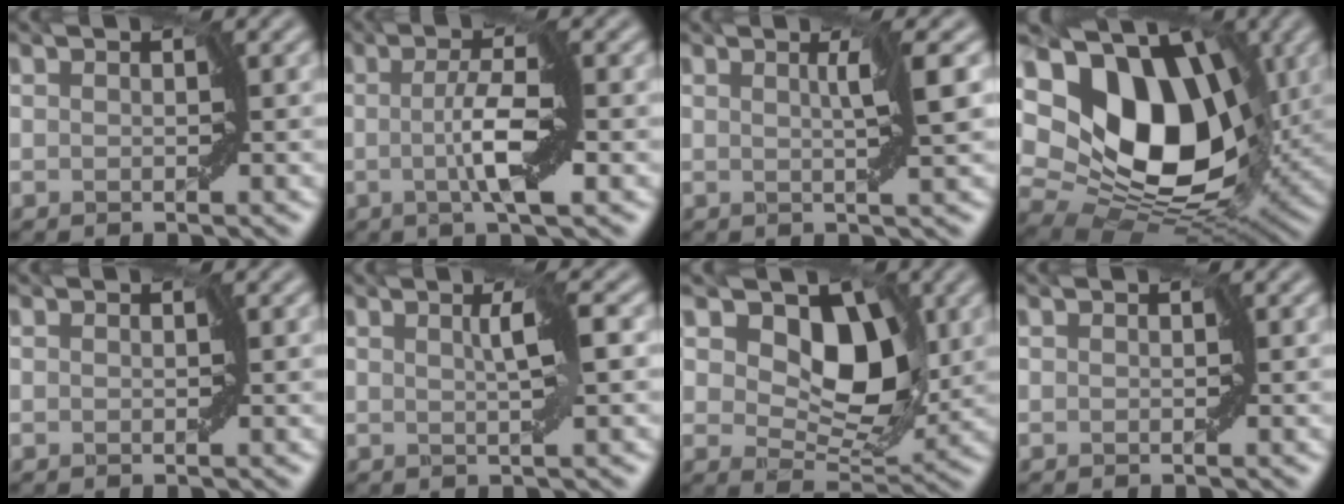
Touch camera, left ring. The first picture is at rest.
{"total": 4.2, "force": [-0.7, 0.1, 4.1], "torque": [-0.086, 0.005, -0.014]}
{"total": 2.0, "force": [0.5, -0.5, 1.9], "torque": [-0.043, 0.000, 0.010]}
{"total": 14.3, "force": [4.1, 9.7, 9.7], "torque": [-0.162, 0.003, 0.069]}
{"total": 0.0}
{"total": 1.7, "force": [0.5, -0.5, 1.5], "torque": [-0.038, 0.004, 0.010]}
{"total": 9.8, "force": [3.6, 6.2, 6.7], "torque": [-0.097, 0.006, 0.038]}
{"total": 0.0}